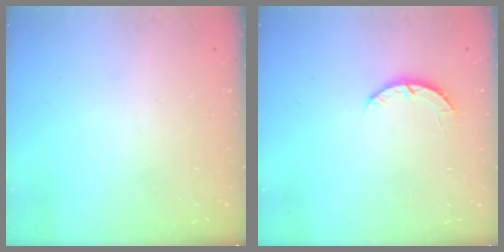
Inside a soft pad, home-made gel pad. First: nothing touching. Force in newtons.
{"total": 3.2, "press": 3.2, "slide": 0.4}